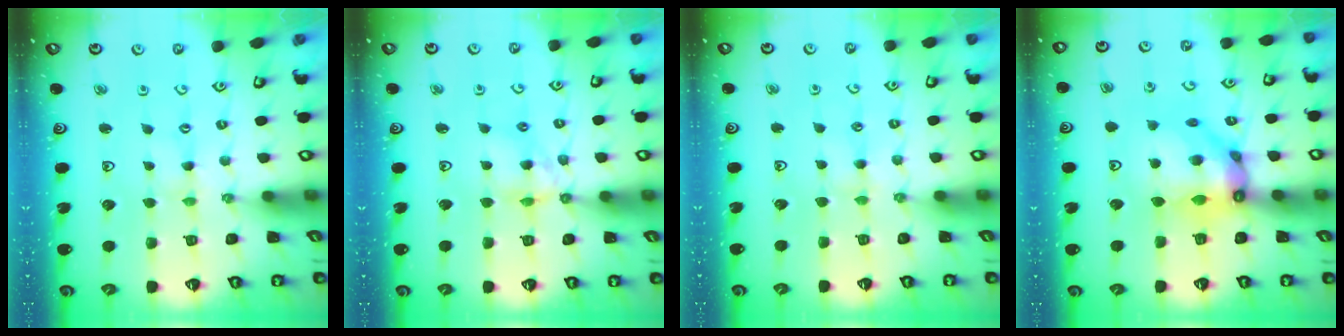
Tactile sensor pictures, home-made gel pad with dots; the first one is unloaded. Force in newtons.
{"total": 8.0, "press": 7.9, "slide": 0.7}
{"total": 2.8, "press": 2.8, "slide": 0.3}
{"total": 12.9, "press": 12.7, "slide": 1.9}